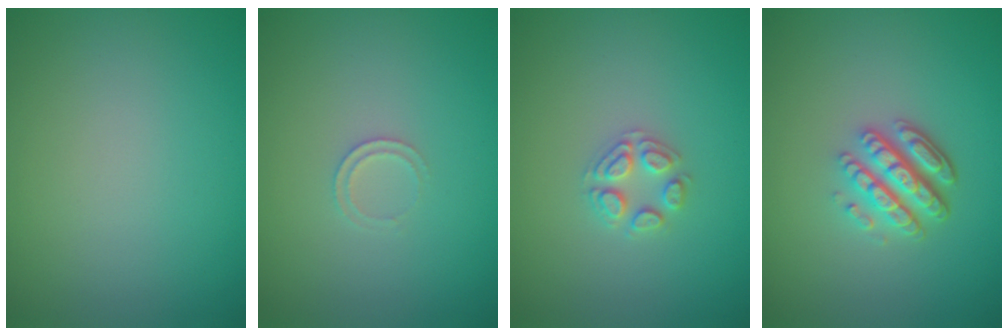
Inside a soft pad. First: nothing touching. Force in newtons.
{"total": 0.9, "press": 0.9, "slide": 0.1}
{"total": 2.2, "press": 2.2, "slide": 0.2}
{"total": 4.4, "press": 3.3, "slide": 2.9}